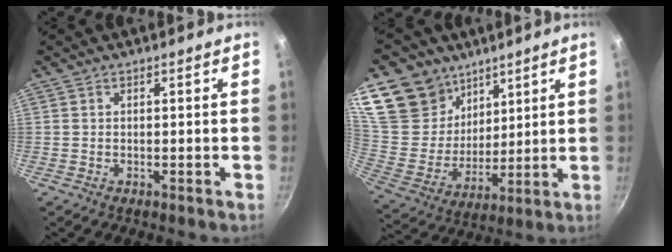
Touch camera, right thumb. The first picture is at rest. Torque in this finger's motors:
{"motor_torque": [-1.78, 2.06, 0.67, 1.37, 0.29]}